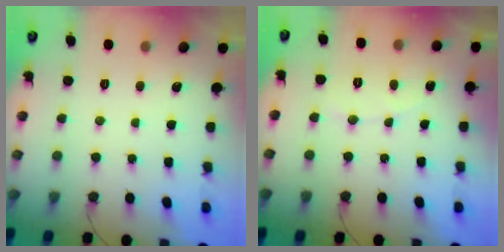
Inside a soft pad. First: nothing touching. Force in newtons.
{"total": 3.0, "press": 2.9, "slide": 0.3}